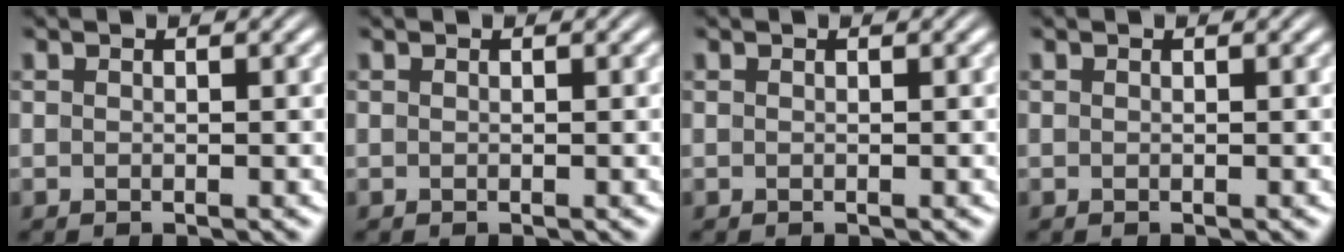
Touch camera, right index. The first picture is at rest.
{"total": 0.0}
{"total": 0.0}
{"total": 0.0}